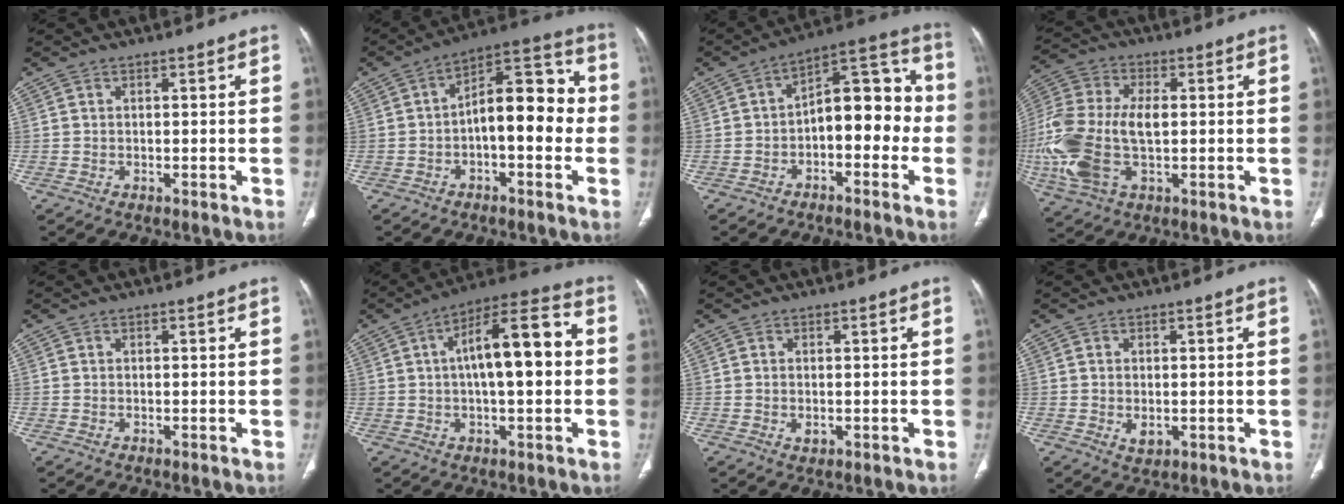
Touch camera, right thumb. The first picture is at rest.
{"total": 13.5, "force": [-1.3, 6.4, 11.8], "torque": [-0.144, 0.047, -0.031]}
{"total": 13.5, "force": [-2.3, 7.3, 11.1], "torque": [-0.119, 0.055, -0.045]}
{"total": 18.7, "force": [-1.7, 10.6, 15.4], "torque": [-0.371, 0.003, -0.027]}
{"total": 0.0}
{"total": 15.0, "force": [1.2, 5.3, 14.0], "torque": [-0.212, 0.033, 0.010]}
{"total": 1.4, "force": [-0.2, 1.0, 1.0], "torque": [-0.017, -0.003, -0.002]}
{"total": 2.4, "force": [-0.3, 1.5, 1.9], "torque": [-0.032, -0.006, 0.001]}